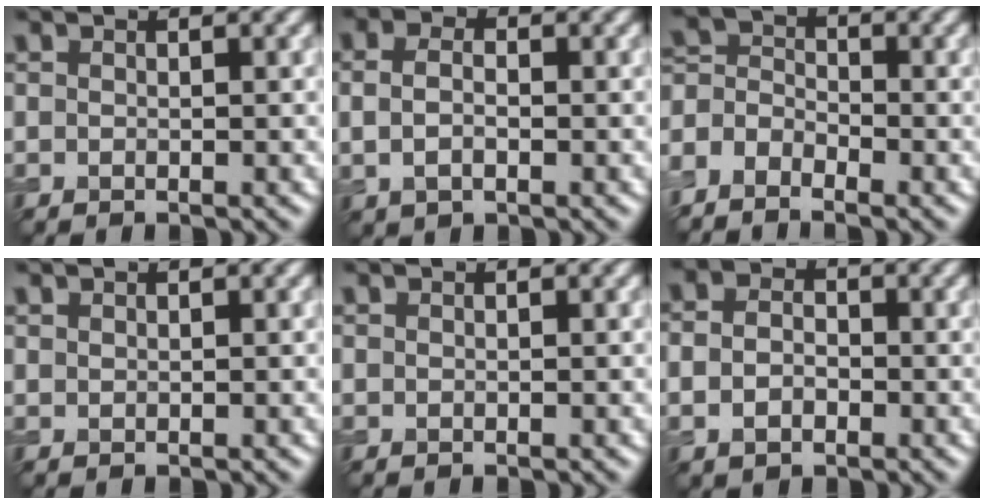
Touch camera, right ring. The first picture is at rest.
{"total": 2.8, "force": [0.0, 1.9, 2.1], "torque": [-0.051, 0.000, 0.001]}
{"total": 4.0, "force": [-3.0, 2.0, 1.8], "torque": [-0.039, 0.003, -0.065]}
{"total": 0.5, "force": [0.4, 0.2, 0.1], "torque": [-0.006, 0.000, 0.013]}
{"total": 0.0}
{"total": 3.1, "force": [-0.5, 2.3, 1.9], "torque": [-0.036, 0.000, -0.015]}